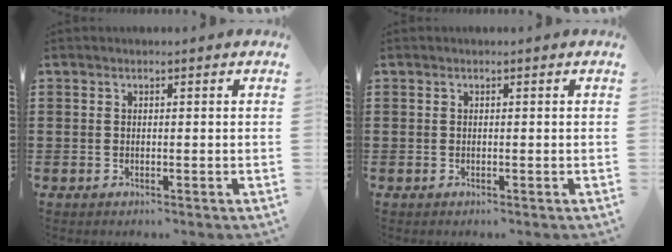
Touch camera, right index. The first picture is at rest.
{"total": 0.0}